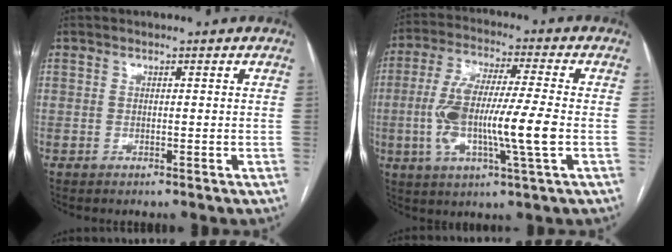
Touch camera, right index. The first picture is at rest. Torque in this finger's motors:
{"motor_torque": [2.06, -0.08, 1.05, 0.21]}